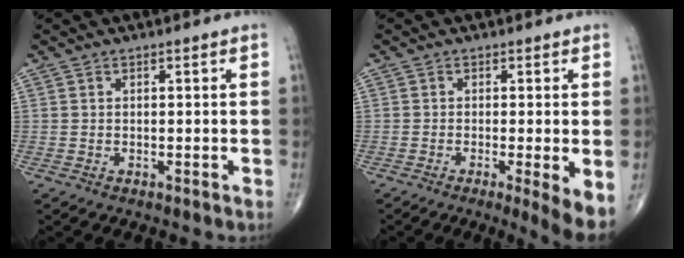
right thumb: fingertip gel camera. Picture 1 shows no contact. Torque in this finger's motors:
{"motor_torque": [0.25, 0.40, -0.02, -0.47, 0.03]}